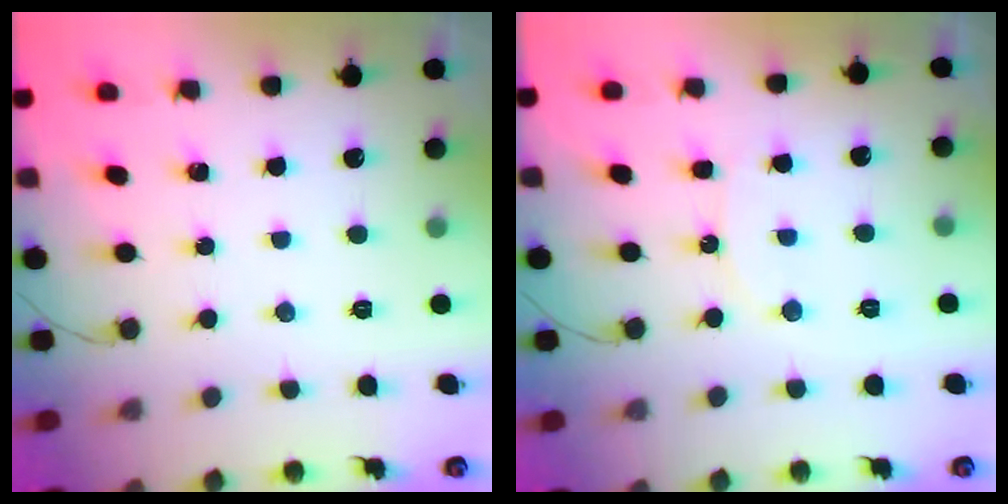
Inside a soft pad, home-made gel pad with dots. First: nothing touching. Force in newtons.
{"total": 7.5, "press": 7.4, "slide": 0.7}